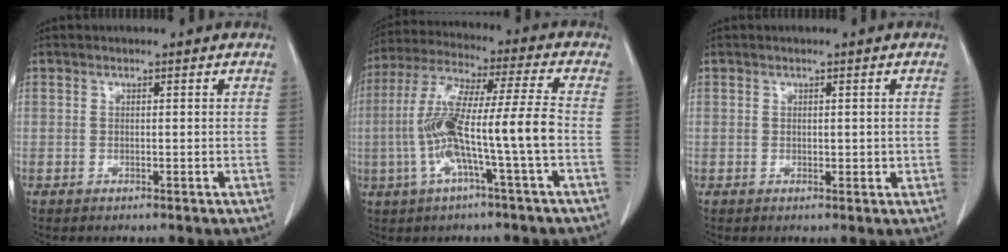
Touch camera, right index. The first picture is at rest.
{"total": 13.6, "force": [-3.0, -0.4, 13.2], "torque": [-0.263, 0.018, -0.061]}
{"total": 1.4, "force": [0.0, 0.9, 1.1], "torque": [-0.014, -0.001, 0.004]}